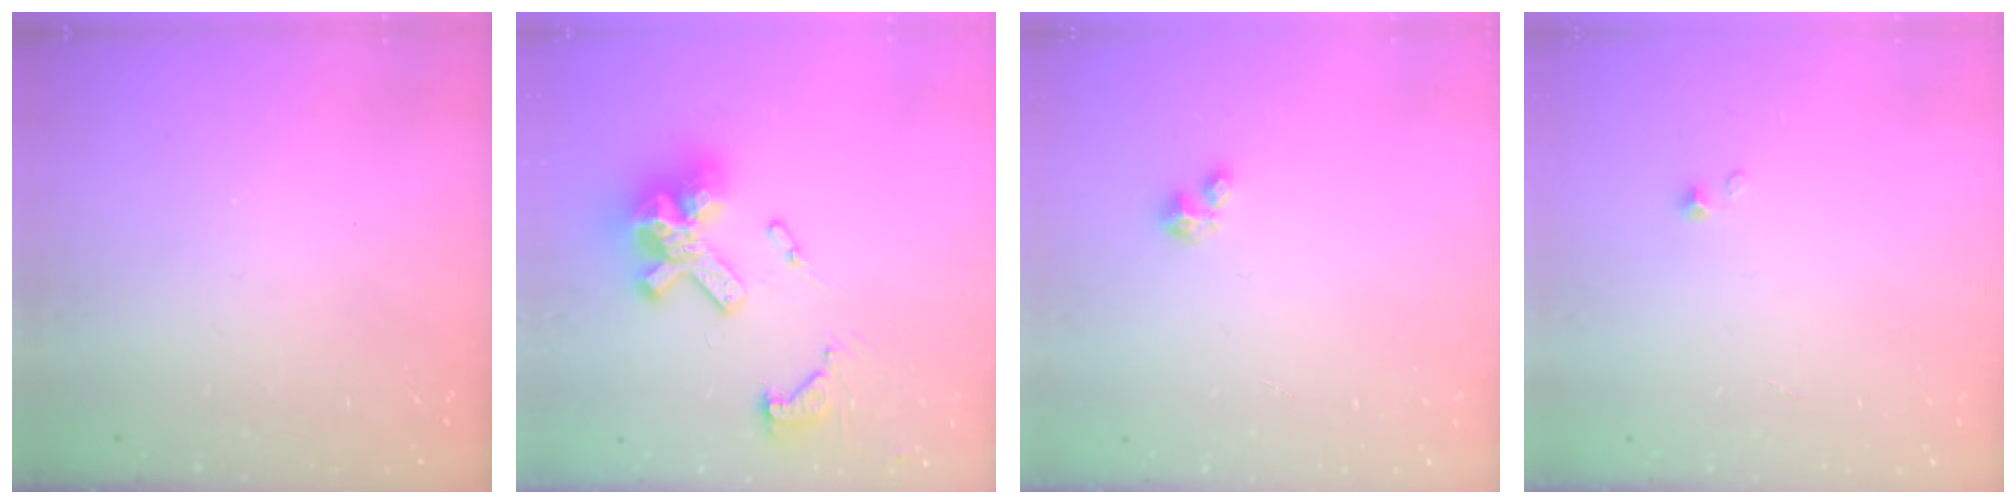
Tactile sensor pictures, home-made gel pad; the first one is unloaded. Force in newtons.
{"total": 18.5, "press": 18.3, "slide": 2.4}
{"total": 2.0, "press": 2.0, "slide": 0.2}
{"total": 0.0}